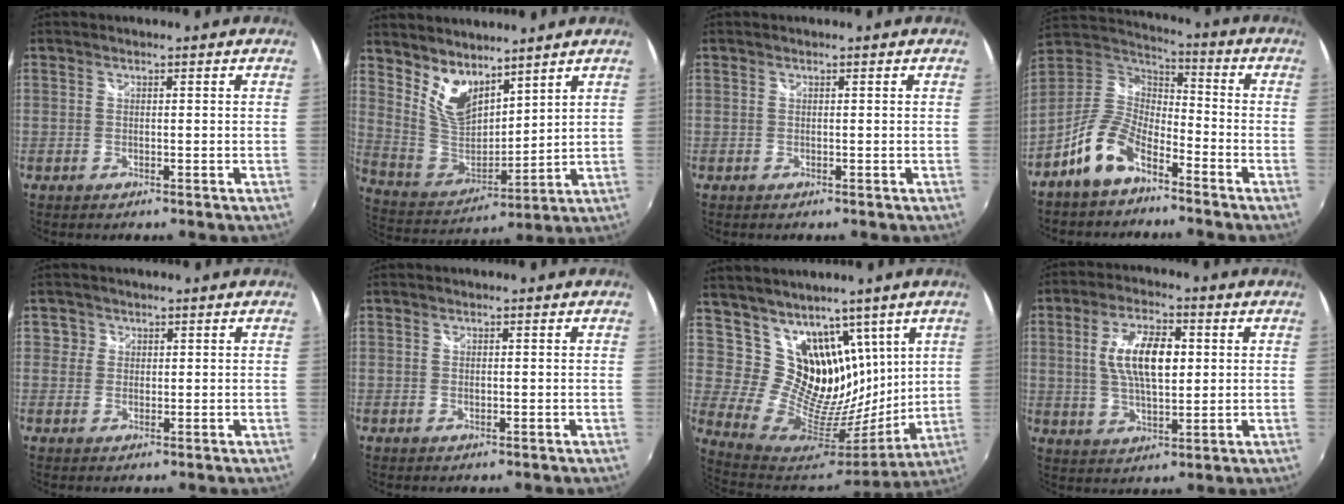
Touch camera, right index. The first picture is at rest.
{"total": 10.6, "force": [7.6, 5.0, 5.5], "torque": [-0.102, -0.006, 0.157]}
{"total": 0.0}
{"total": 11.6, "force": [-7.2, 5.8, 7.1], "torque": [-0.156, 0.013, -0.142]}
{"total": 2.1, "force": [0.3, 2.0, 0.3], "torque": [0.000, 0.006, 0.001]}
{"total": 0.9, "force": [-0.1, 0.5, 0.7], "torque": [-0.015, 0.000, -0.002]}
{"total": 17.6, "force": [10.0, 12.4, 7.5], "torque": [-0.130, -0.020, 0.196]}
{"total": 10.7, "force": [1.7, 4.7, 9.4], "torque": [-0.178, 0.009, 0.032]}